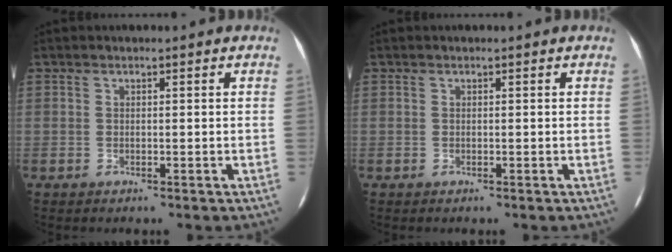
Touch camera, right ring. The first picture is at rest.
{"total": 0.0}